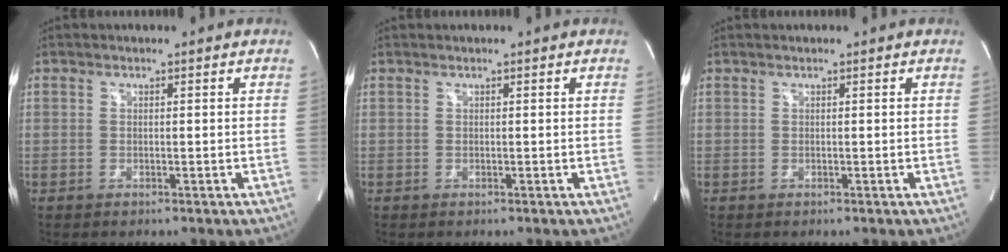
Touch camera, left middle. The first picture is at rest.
{"total": 0.0}
{"total": 0.0}